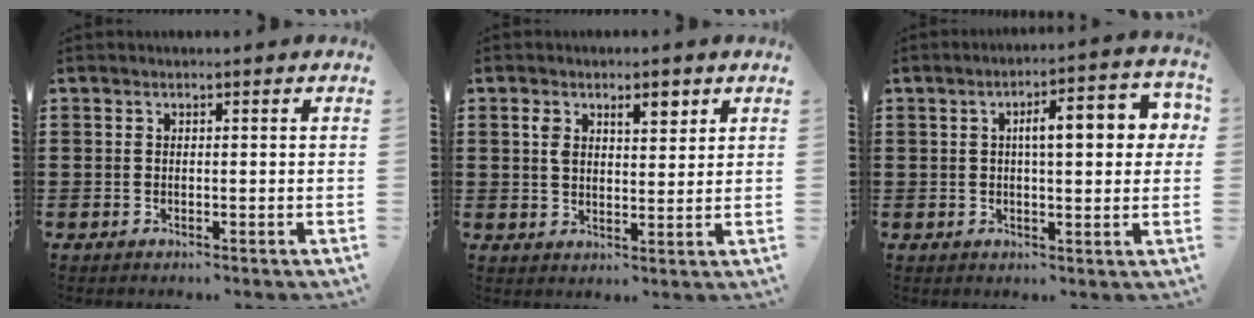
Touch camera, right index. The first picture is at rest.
{"total": 4.1, "force": [2.1, 1.9, 3.0], "torque": [-0.049, 0.003, 0.033]}
{"total": 7.4, "force": [1.3, 2.1, 6.9], "torque": [-0.108, 0.001, 0.012]}